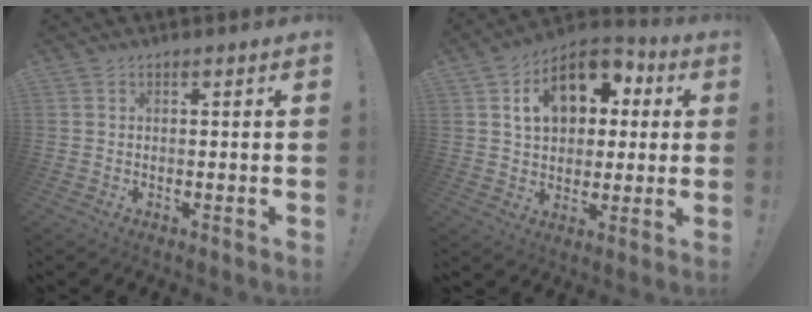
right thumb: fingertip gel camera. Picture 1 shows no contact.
{"total": 16.4, "force": [5.9, 11.4, 10.2], "torque": [-0.146, -0.013, 0.108]}